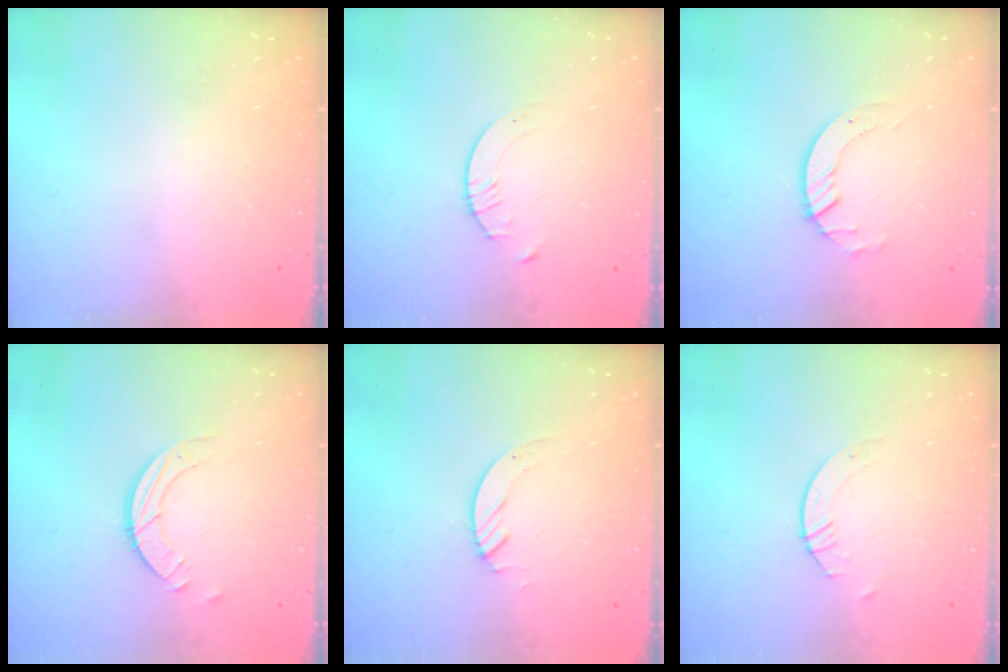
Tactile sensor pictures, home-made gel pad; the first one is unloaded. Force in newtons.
{"total": 1.6, "press": 1.6, "slide": 0.2}
{"total": 3.6, "press": 3.6, "slide": 0.4}
{"total": 3.4, "press": 3.4, "slide": 0.3}
{"total": 2.1, "press": 2.1, "slide": 0.2}
{"total": 2.6, "press": 2.6, "slide": 0.2}